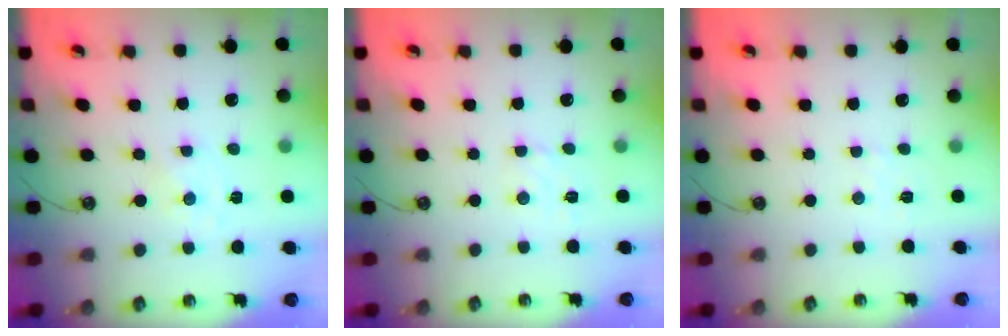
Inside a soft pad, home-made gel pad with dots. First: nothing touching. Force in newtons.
{"total": 3.0, "press": 3.0, "slide": 0.5}
{"total": 2.8, "press": 2.7, "slide": 0.5}